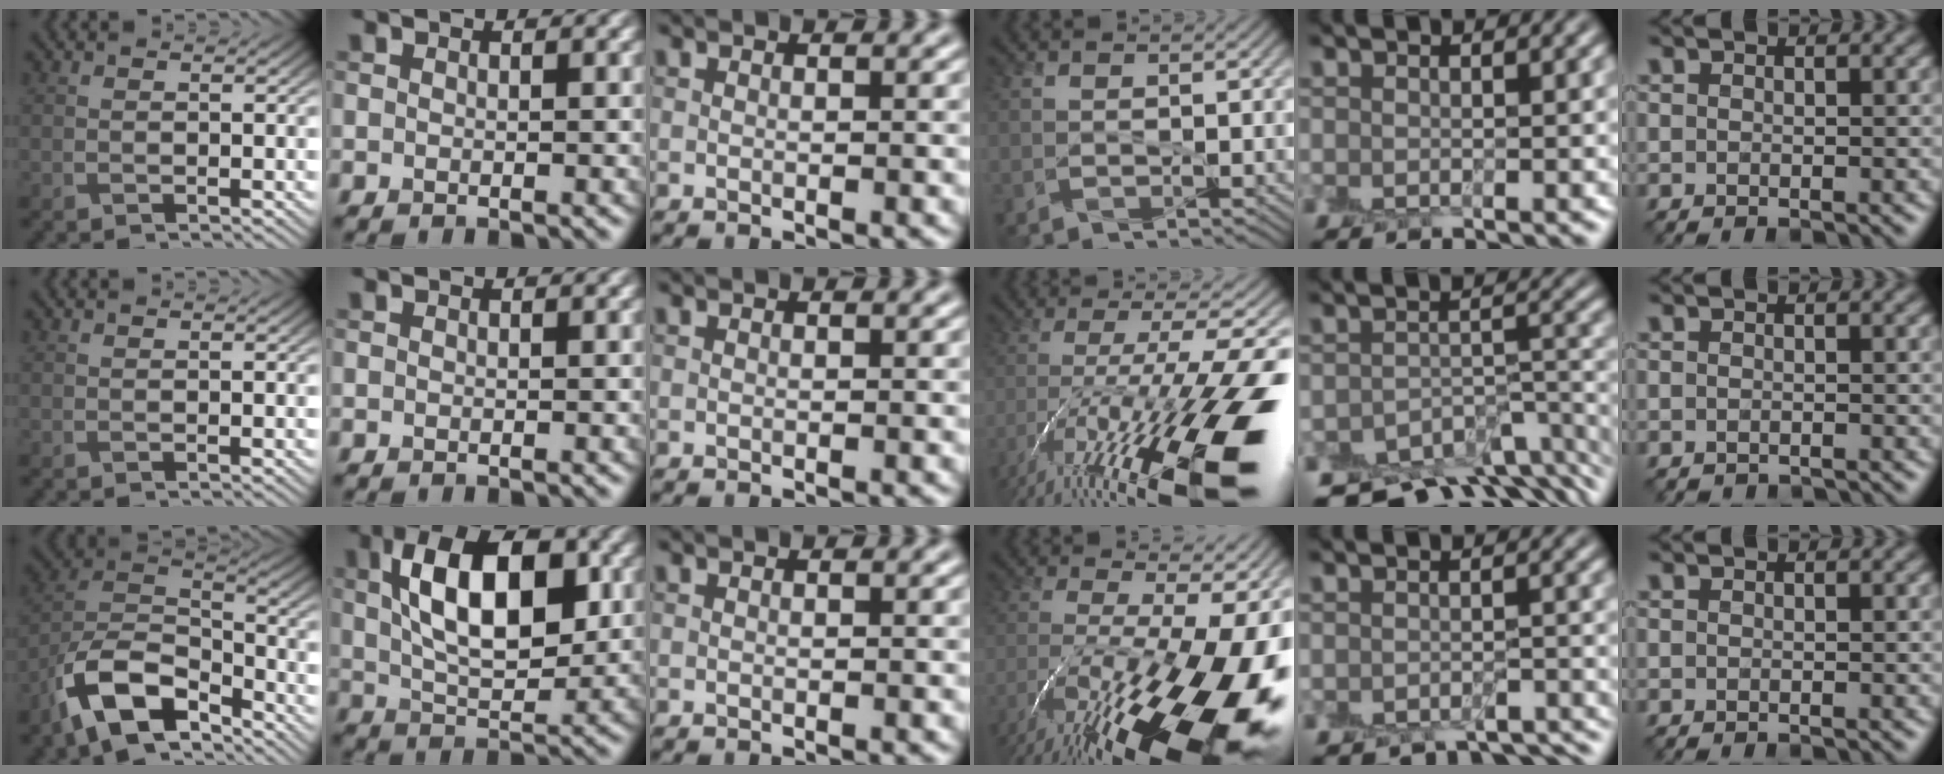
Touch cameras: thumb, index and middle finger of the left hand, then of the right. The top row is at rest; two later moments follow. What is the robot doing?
{"motion": "peel", "object": "envelope seal"}